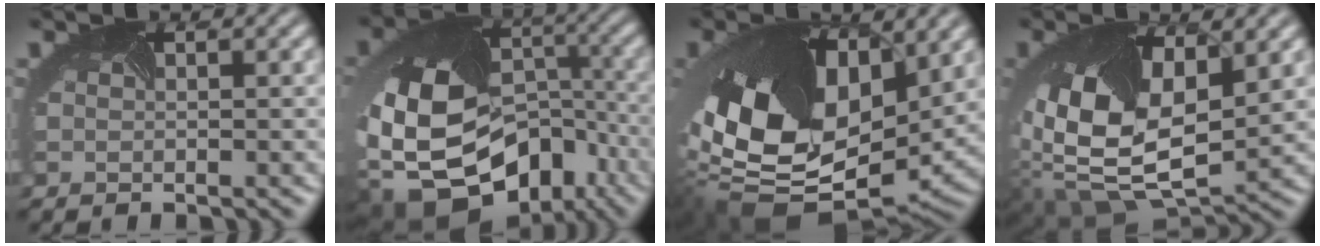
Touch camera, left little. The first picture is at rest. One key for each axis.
{"total": 18.7, "fx": -7.6, "fy": 14.1, "fz": 9.7, "tx": -0.212, "ty": -0.055, "tz": -0.103}
{"total": 15.7, "fx": 1.1, "fy": 10.2, "fz": 11.9, "tx": -0.284, "ty": -0.042, "tz": 0.036}
{"total": 14.1, "fx": 1.6, "fy": 8.4, "fz": 11.2, "tx": -0.242, "ty": -0.029, "tz": 0.040}